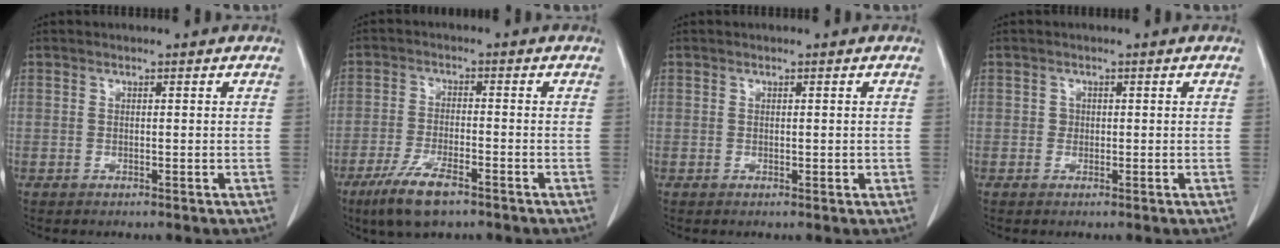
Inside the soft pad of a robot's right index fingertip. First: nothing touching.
{"total": 7.6, "force": [-5.0, 1.8, 5.5], "torque": [-0.112, -0.014, -0.088]}
{"total": 0.8, "force": [0.0, 0.4, 0.7], "torque": [-0.012, -0.002, 0.003]}
{"total": 0.9, "force": [0.0, 0.9, 0.2], "torque": [0.001, 0.003, 0.001]}